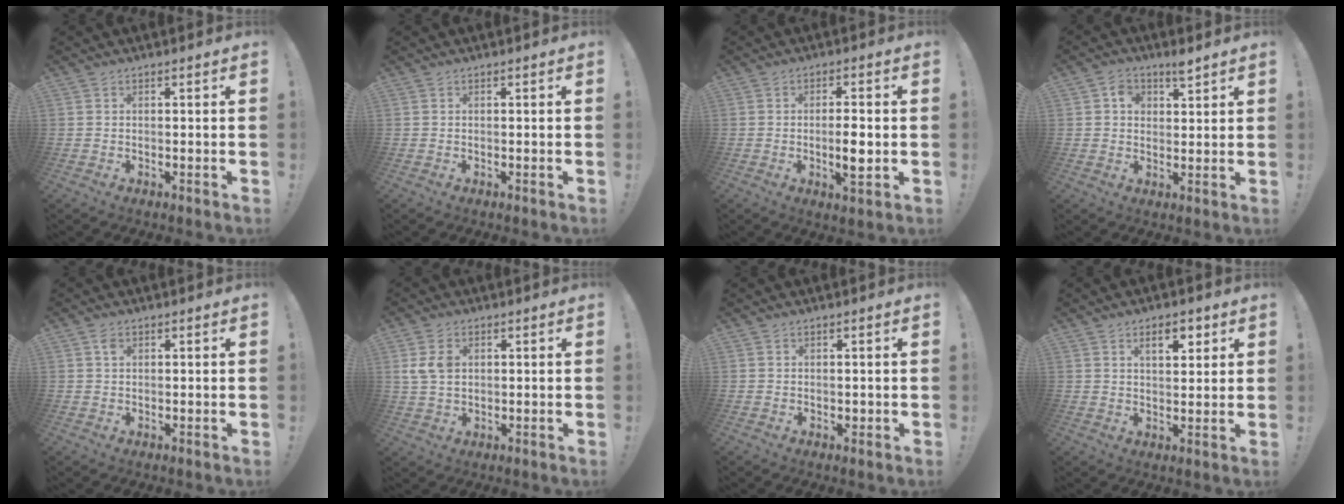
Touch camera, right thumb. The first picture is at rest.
{"total": 0.0}
{"total": 6.1, "force": [-1.1, 1.4, 5.9], "torque": [-0.092, -0.004, -0.020]}
{"total": 4.7, "force": [2.6, 3.4, 2.0], "torque": [-0.018, -0.009, 0.042]}
{"total": 1.9, "force": [0.9, 1.2, 1.1], "torque": [-0.017, 0.000, 0.015]}
{"total": 6.2, "force": [1.6, 4.4, 4.1], "torque": [-0.087, 0.002, 0.030]}
{"total": 0.6, "force": [-0.1, 0.5, 0.3], "torque": [0.001, 0.000, -0.003]}
{"total": 6.3, "force": [3.2, 2.9, 4.6], "torque": [-0.060, -0.006, 0.050]}